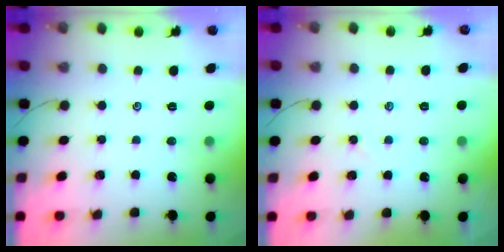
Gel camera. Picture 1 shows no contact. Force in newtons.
{"total": 1.7, "press": 1.7, "slide": 0.3}